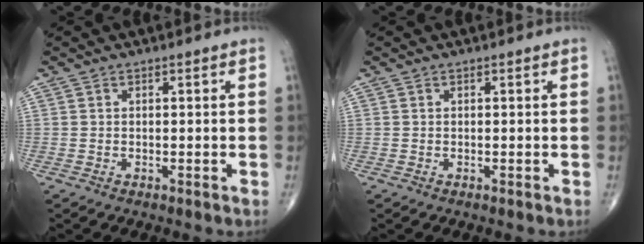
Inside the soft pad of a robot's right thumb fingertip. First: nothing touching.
{"total": 0.0}